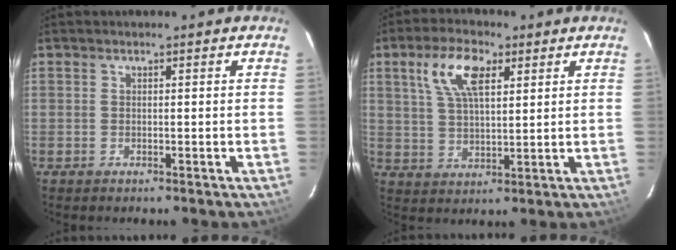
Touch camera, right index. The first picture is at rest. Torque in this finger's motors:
{"motor_torque": [0.43, 0.05, 0.45, 0.06]}